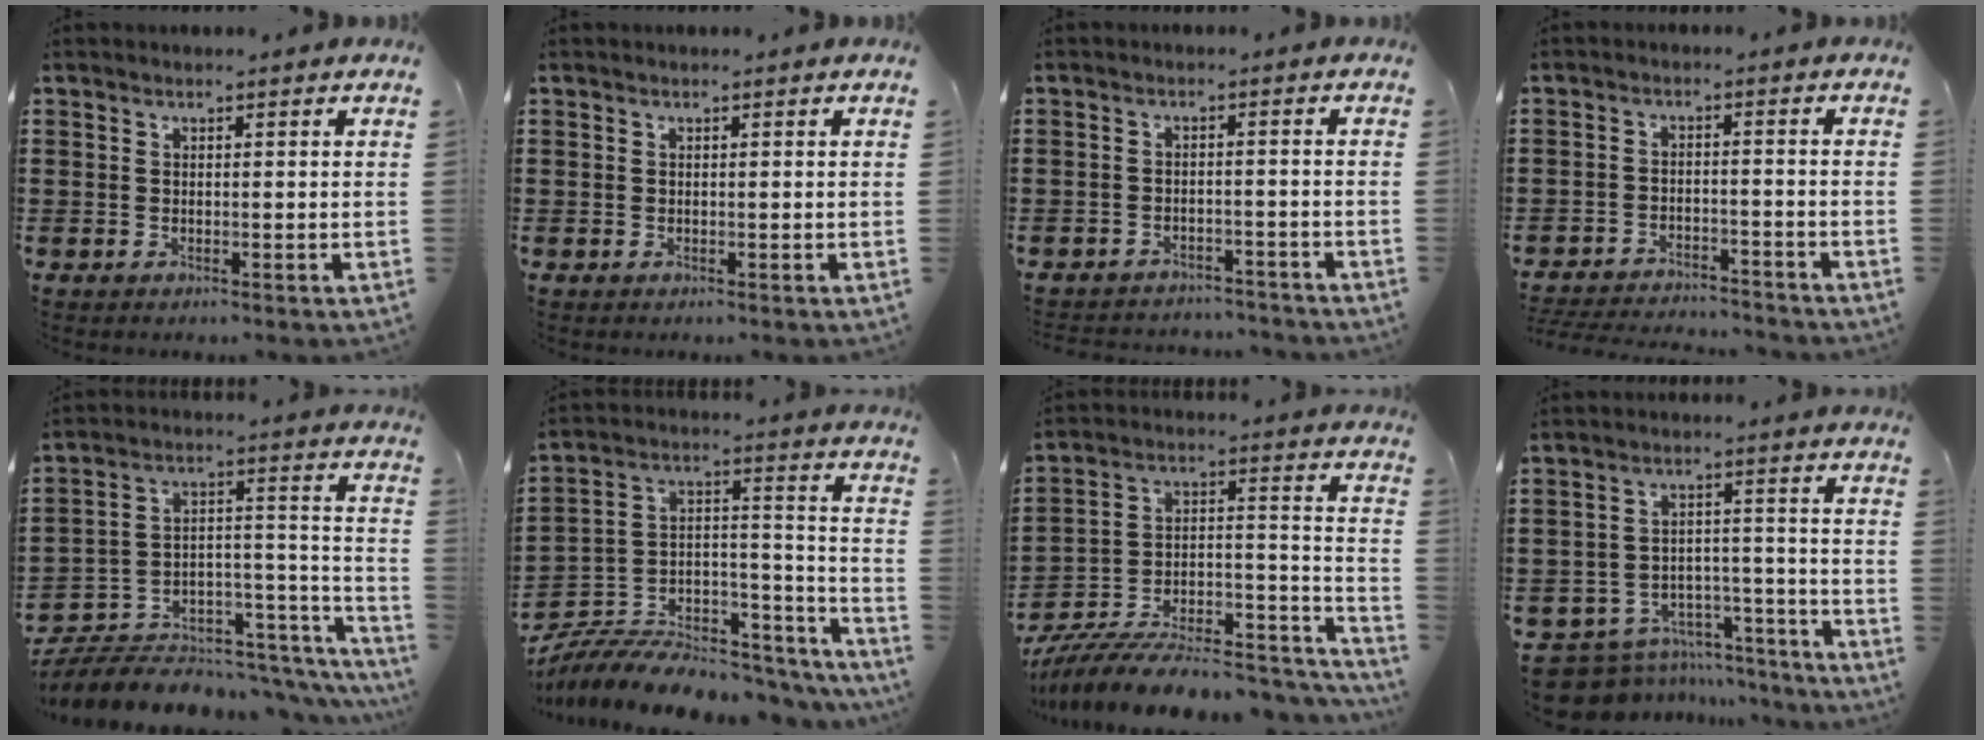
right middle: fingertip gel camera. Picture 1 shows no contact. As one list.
[{"total": 0.0}, {"total": 2.7, "force": [-2.7, 0.2, -0.1], "torque": [-0.006, -0.004, -0.057]}, {"total": 3.9, "force": [-3.9, 0.3, 0.3], "torque": [-0.016, -0.001, -0.083]}, {"total": 6.0, "force": [-5.3, 2.3, 1.5], "torque": [-0.031, -0.014, -0.098]}, {"total": 7.2, "force": [-6.7, 2.0, 1.6], "torque": [-0.028, -0.003, -0.131]}, {"total": 10.4, "force": [-9.3, 2.2, 4.1], "torque": [-0.051, 0.017, -0.175]}, {"total": 8.3, "force": [-7.8, 2.6, 1.5], "torque": [-0.035, 0.025, -0.151]}]